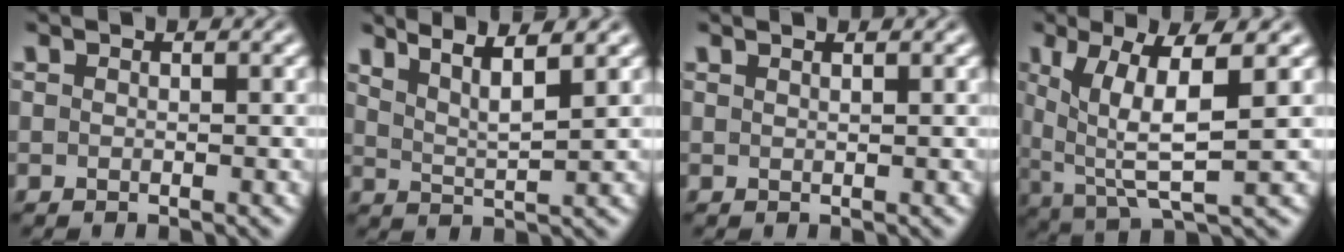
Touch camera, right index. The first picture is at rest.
{"total": 5.5, "force": [3.6, 2.0, 3.7], "torque": [-0.056, 0.004, 0.054]}
{"total": 1.3, "force": [0.6, -1.0, 0.2], "torque": [0.004, 0.000, 0.016]}
{"total": 8.1, "force": [1.3, 4.0, 6.9], "torque": [-0.127, -0.020, 0.037]}